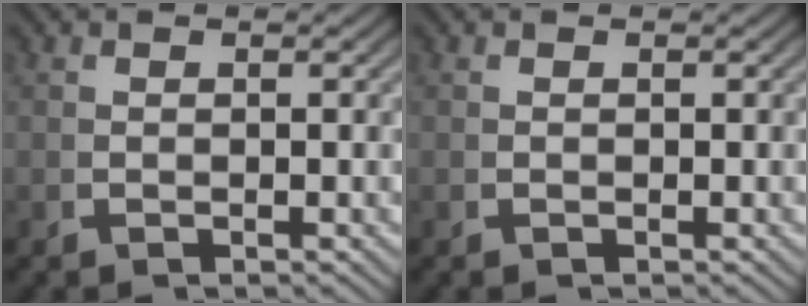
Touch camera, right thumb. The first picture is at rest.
{"total": 0.0}